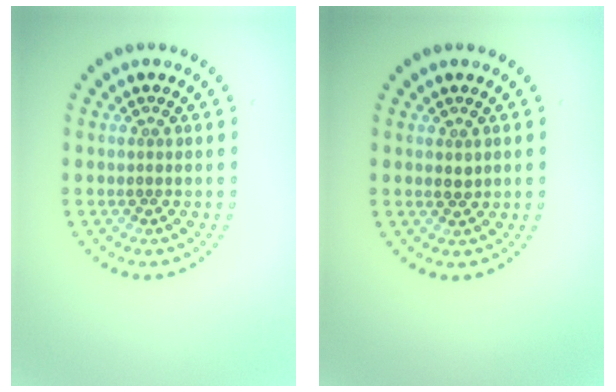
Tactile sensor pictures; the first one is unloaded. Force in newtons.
{"total": 0.7, "press": 0.7, "slide": 0.1}